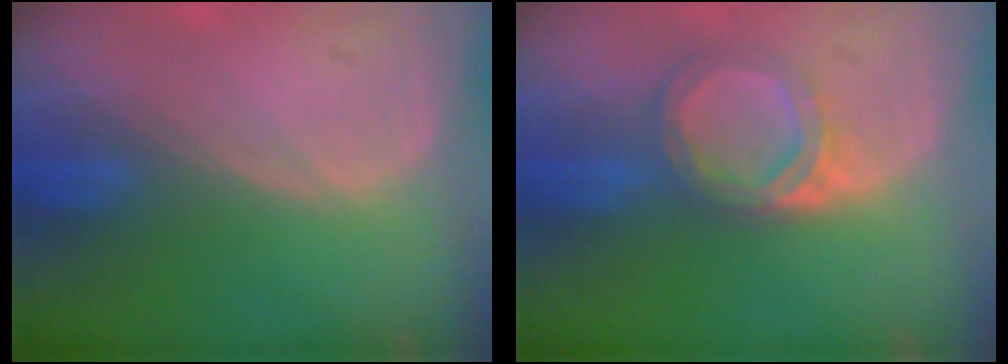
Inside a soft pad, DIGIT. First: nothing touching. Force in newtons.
{"total": 5.3, "press": 5.1, "slide": 1.4}